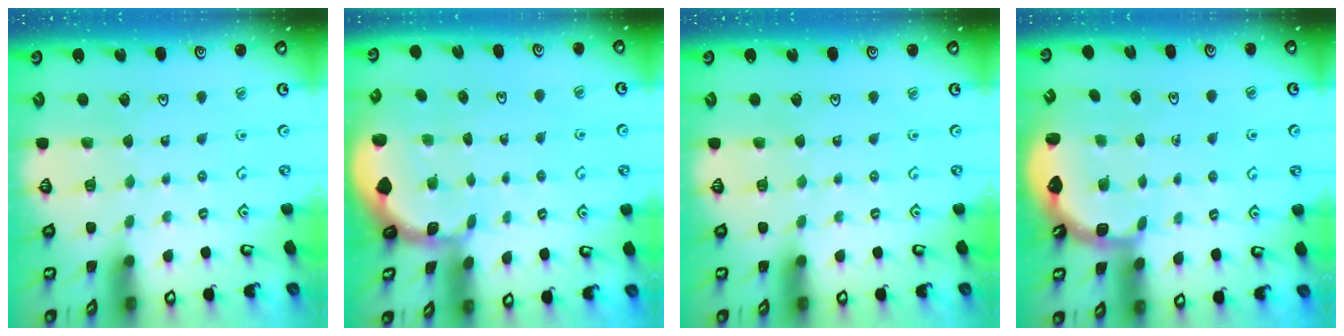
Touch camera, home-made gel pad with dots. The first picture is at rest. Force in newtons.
{"total": 1.1, "press": 1.1, "slide": 0.1}
{"total": 0.0}
{"total": 2.5, "press": 2.1, "slide": 1.3}